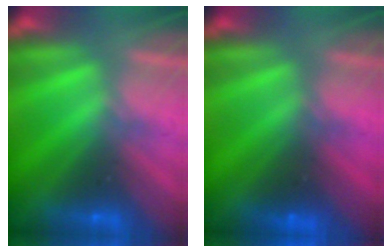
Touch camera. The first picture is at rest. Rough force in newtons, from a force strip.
{"total": 2.4}